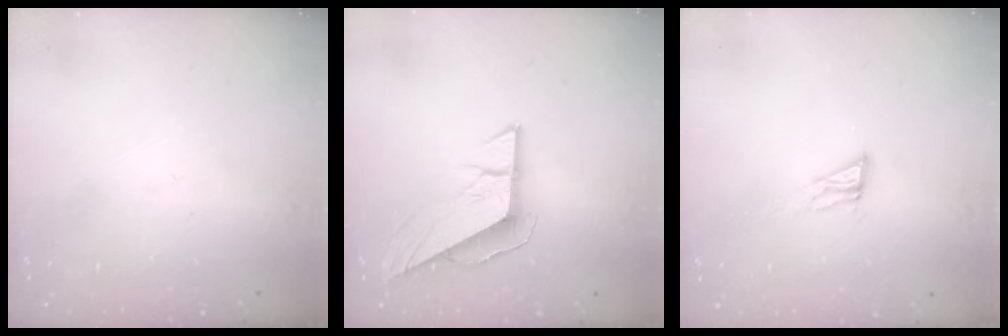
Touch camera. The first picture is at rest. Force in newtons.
{"total": 8.3, "press": 8.3, "slide": 0.2}
{"total": 6.9, "press": 6.8, "slide": 0.5}